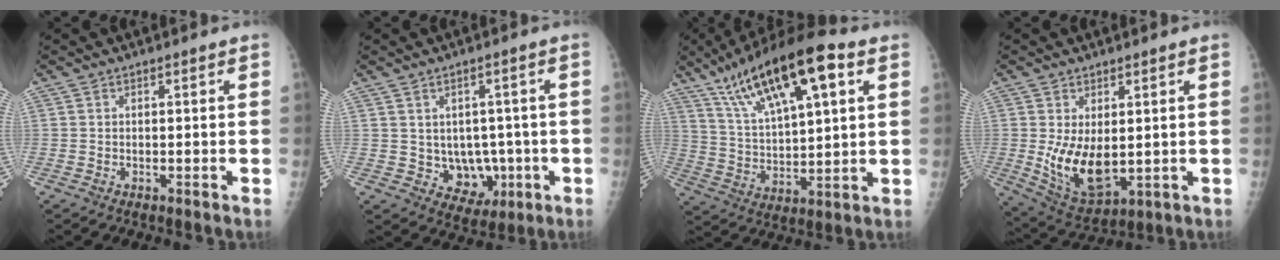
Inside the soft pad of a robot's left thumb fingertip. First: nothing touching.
{"total": 7.5, "force": [-0.9, 6.3, 4.0], "torque": [-0.018, -0.002, 0.007]}
{"total": 21.1, "force": [10.5, 7.0, 16.9], "torque": [-0.271, -0.009, 0.186]}
{"total": 10.3, "force": [0.0, 5.7, 8.6], "torque": [-0.137, -0.023, 0.024]}